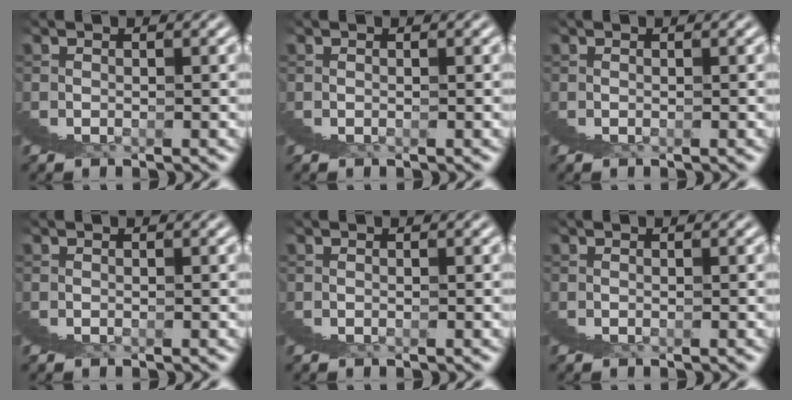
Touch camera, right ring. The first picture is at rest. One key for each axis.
{"total": 0.0}
{"total": 0.0}
{"total": 0.0}
{"total": 0.0}
{"total": 0.0}